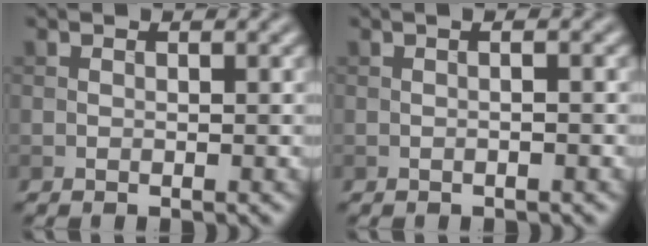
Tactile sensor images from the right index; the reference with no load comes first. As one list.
[{"total": 1.7, "force": [0.3, 0.7, 1.5], "torque": [-0.002, -0.005, -0.008]}]